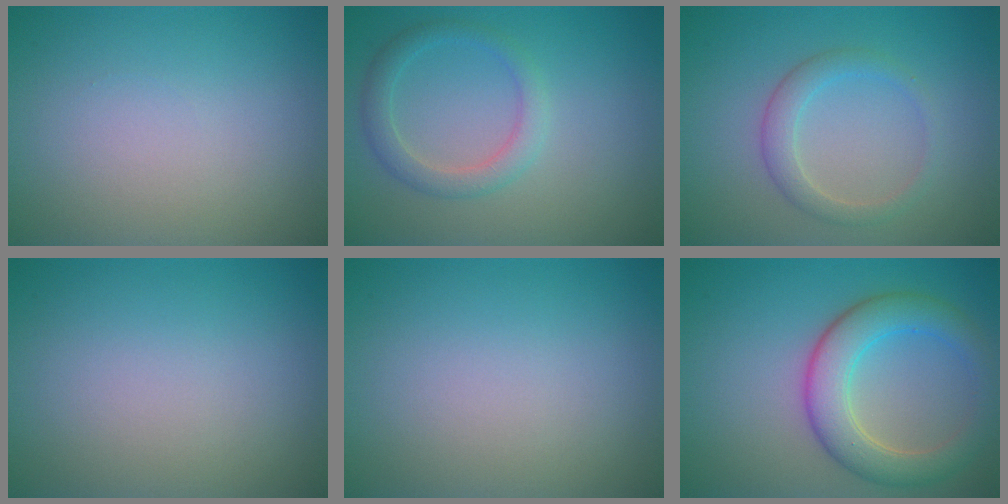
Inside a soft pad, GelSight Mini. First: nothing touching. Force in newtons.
{"total": 2.4, "press": 2.4, "slide": 0.2}
{"total": 2.2, "press": 2.2, "slide": 0.1}
{"total": 0.0}
{"total": 0.0}
{"total": 5.6, "press": 5.6, "slide": 0.3}